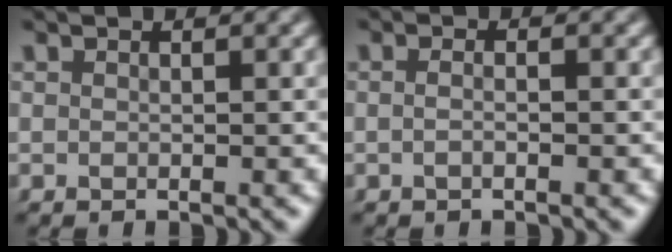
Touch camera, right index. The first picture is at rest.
{"total": 1.1, "force": [-0.7, 0.0, 0.9], "torque": [-0.019, 0.006, -0.017]}